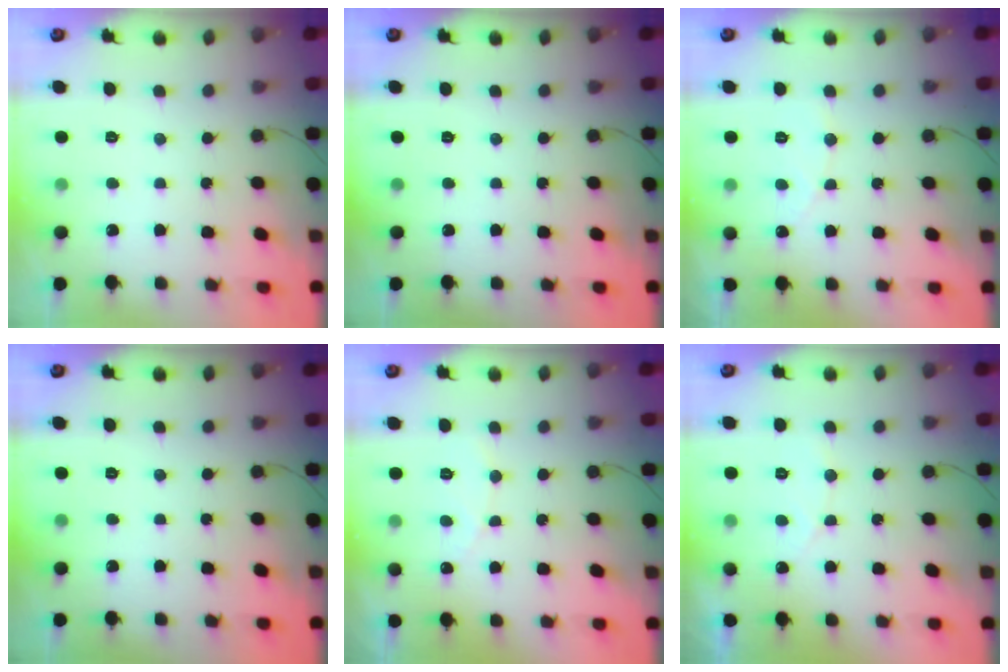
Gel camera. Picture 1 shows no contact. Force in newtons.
{"total": 0.0}
{"total": 4.5, "press": 4.4, "slide": 0.3}
{"total": 0.0}
{"total": 4.5, "press": 4.5, "slide": 0.3}
{"total": 4.3, "press": 4.3, "slide": 0.3}